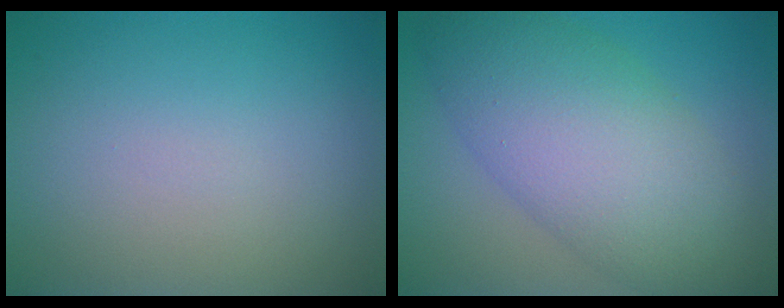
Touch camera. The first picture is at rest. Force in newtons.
{"total": 9.5, "press": 9.5, "slide": 0.2}